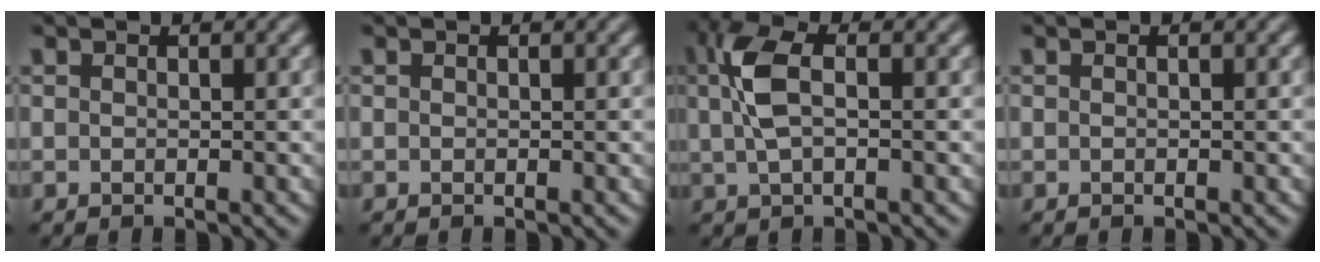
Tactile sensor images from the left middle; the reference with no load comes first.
{"total": 0.0}
{"total": 4.3, "force": [0.8, 1.9, 3.8], "torque": [-0.091, 0.008, 0.013]}
{"total": 0.0}